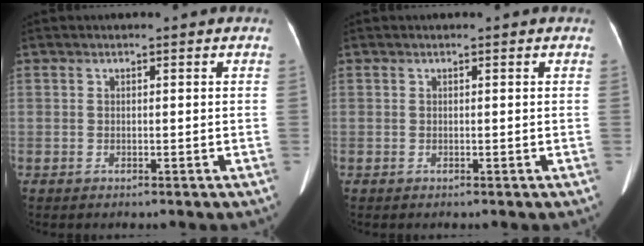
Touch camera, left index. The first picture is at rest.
{"total": 0.0}